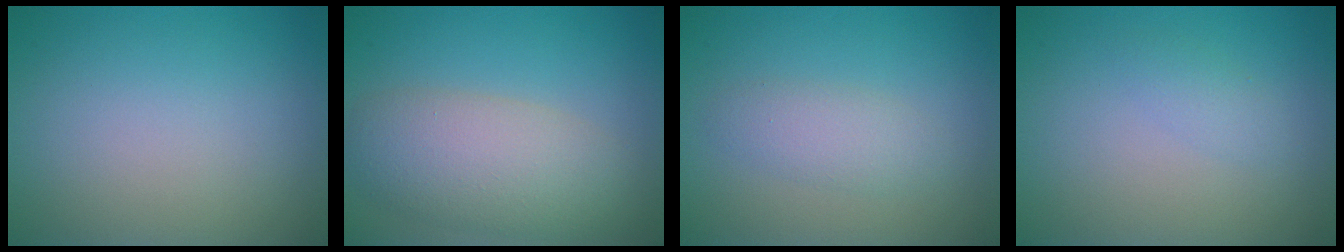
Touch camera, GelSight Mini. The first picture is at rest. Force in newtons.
{"total": 6.3, "press": 6.3, "slide": 0.4}
{"total": 2.3, "press": 2.3, "slide": 0.1}
{"total": 1.2, "press": 1.2, "slide": 0.0}